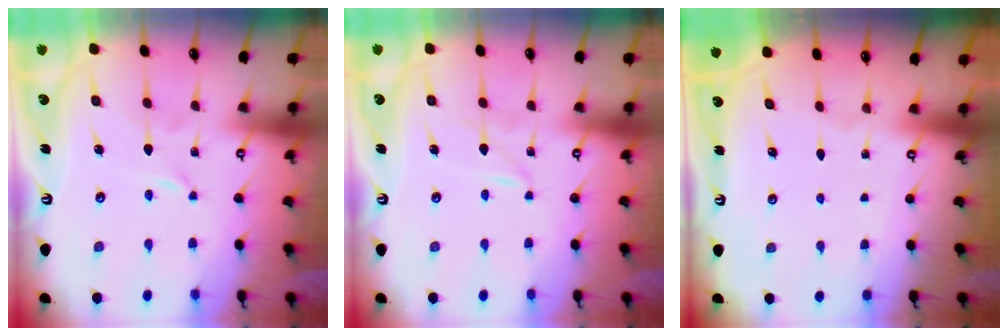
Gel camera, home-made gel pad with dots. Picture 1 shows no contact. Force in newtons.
{"total": 1.1, "press": 1.1, "slide": 0.1}
{"total": 0.0}